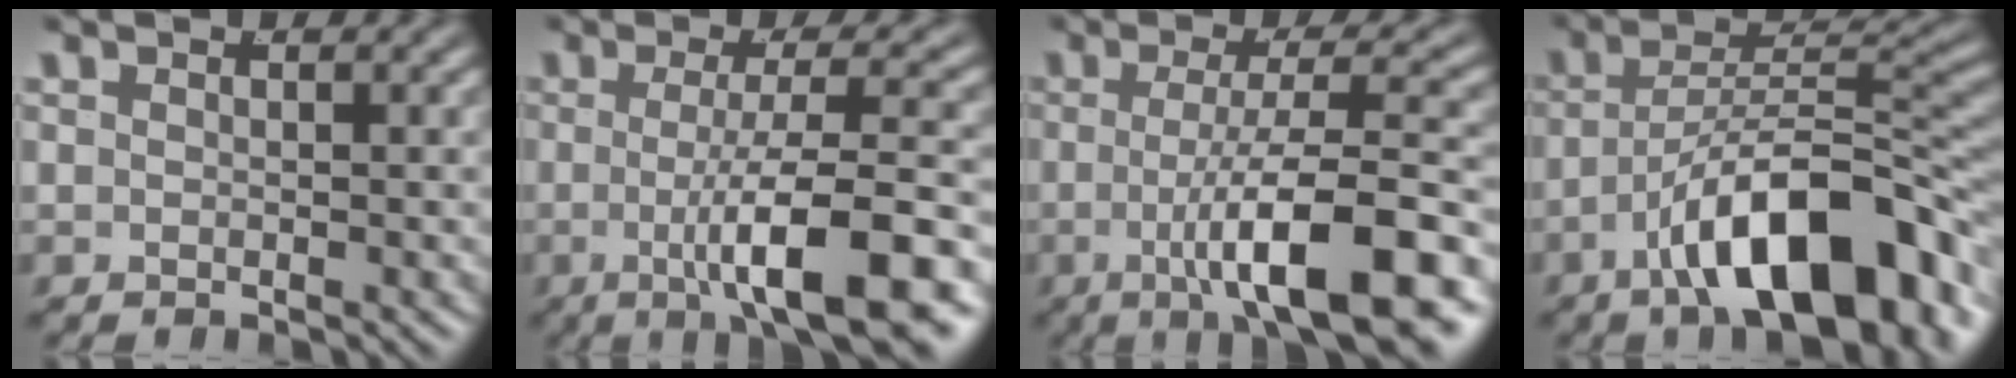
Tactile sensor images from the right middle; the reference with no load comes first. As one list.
[{"total": 8.4, "force": [-3.0, 1.5, 7.7], "torque": [-0.112, -0.009, -0.039]}, {"total": 9.4, "force": [-3.6, 2.0, 8.5], "torque": [-0.123, -0.010, -0.047]}, {"total": 10.9, "force": [-5.1, 4.0, 8.7], "torque": [-0.116, -0.012, -0.070]}]